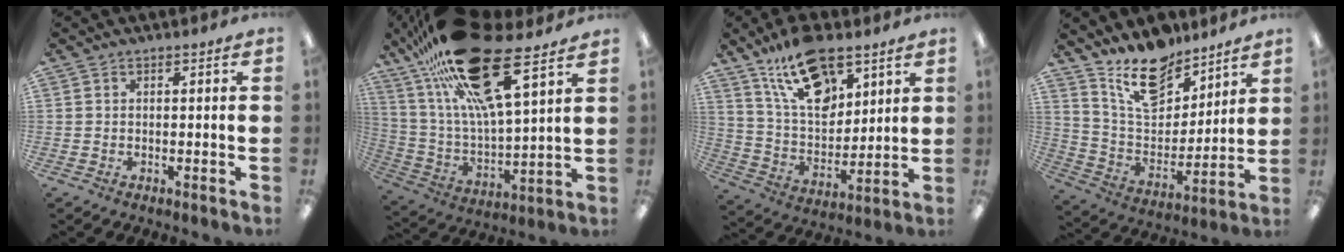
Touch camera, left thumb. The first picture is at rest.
{"total": 27.5, "force": [16.7, 9.0, 19.9], "torque": [-0.367, -0.073, 0.281]}
{"total": 17.9, "force": [11.5, 8.8, 10.6], "torque": [-0.183, -0.050, 0.204]}
{"total": 15.6, "force": [12.0, 7.2, 6.8], "torque": [-0.128, -0.072, 0.221]}